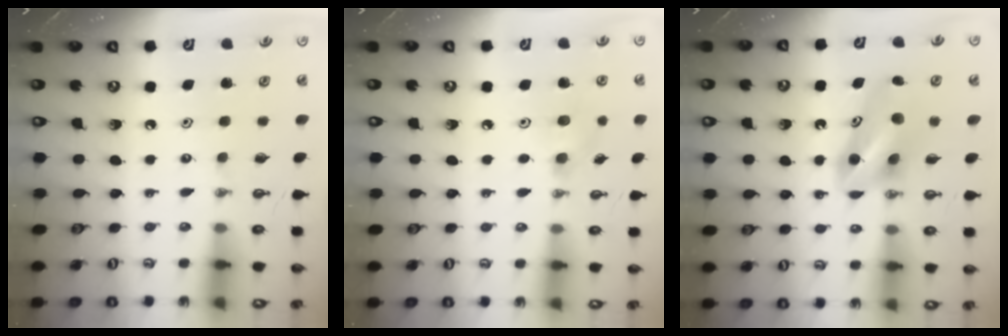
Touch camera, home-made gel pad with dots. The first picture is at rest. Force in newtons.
{"total": 7.0, "press": 5.9, "slide": 3.7}
{"total": 8.1, "press": 7.9, "slide": 1.9}